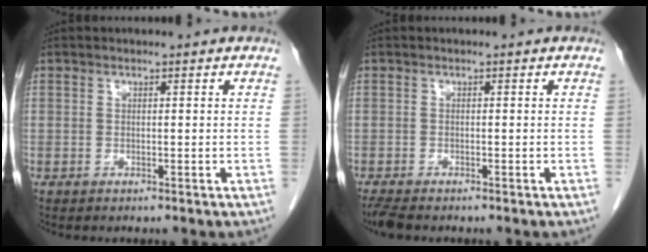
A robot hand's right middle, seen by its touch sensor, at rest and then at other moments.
{"total": 2.5, "force": [-2.1, 0.4, 1.3], "torque": [-0.030, -0.010, -0.038]}